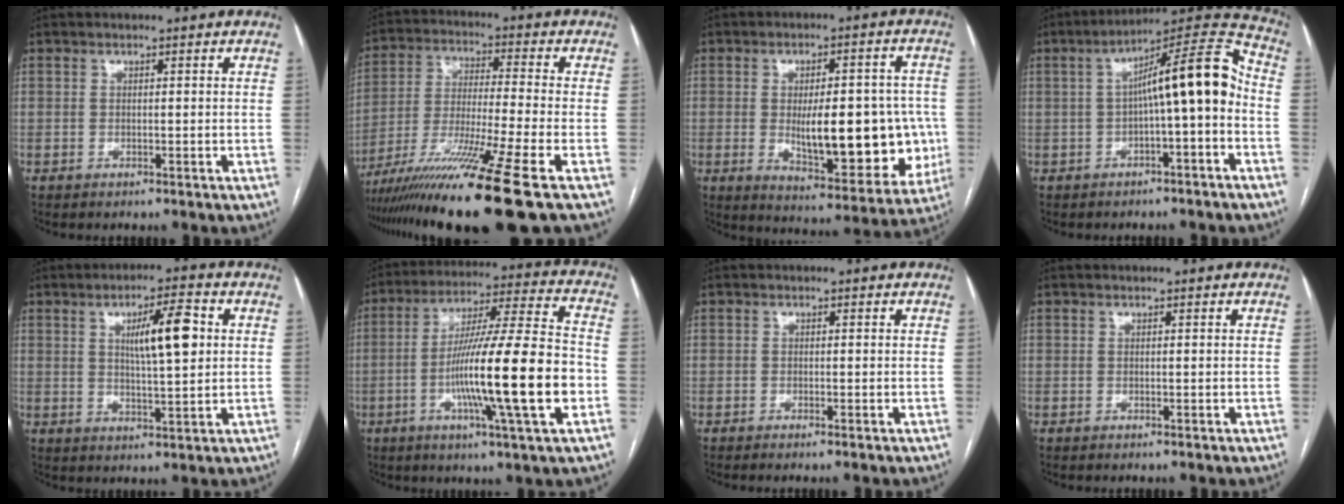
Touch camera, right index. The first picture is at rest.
{"total": 17.6, "force": [-12.0, -2.3, 12.7], "torque": [-0.225, -0.046, -0.214]}
{"total": 18.1, "force": [-1.9, 6.7, 16.7], "torque": [-0.212, 0.009, -0.005]}
{"total": 12.4, "force": [-0.8, 1.3, 12.3], "torque": [-0.187, 0.044, -0.012]}
{"total": 8.5, "force": [2.1, 1.3, 8.1], "torque": [-0.133, 0.008, 0.037]}
{"total": 20.0, "force": [-4.8, -0.1, 19.4], "torque": [-0.323, -0.007, -0.084]}
{"total": 0.7, "force": [-0.5, -0.2, 0.5], "torque": [-0.011, 0.000, -0.009]}
{"total": 0.0}